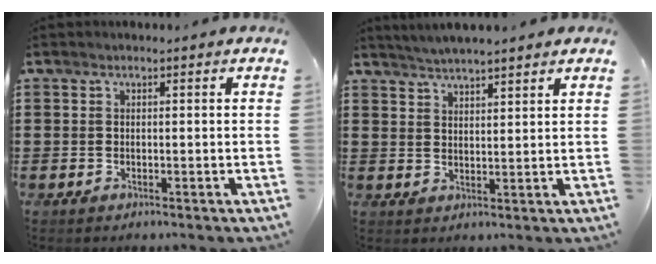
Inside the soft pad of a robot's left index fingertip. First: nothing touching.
{"total": 3.0, "force": [3.0, -0.3, 0.5], "torque": [-0.018, -0.008, 0.054]}